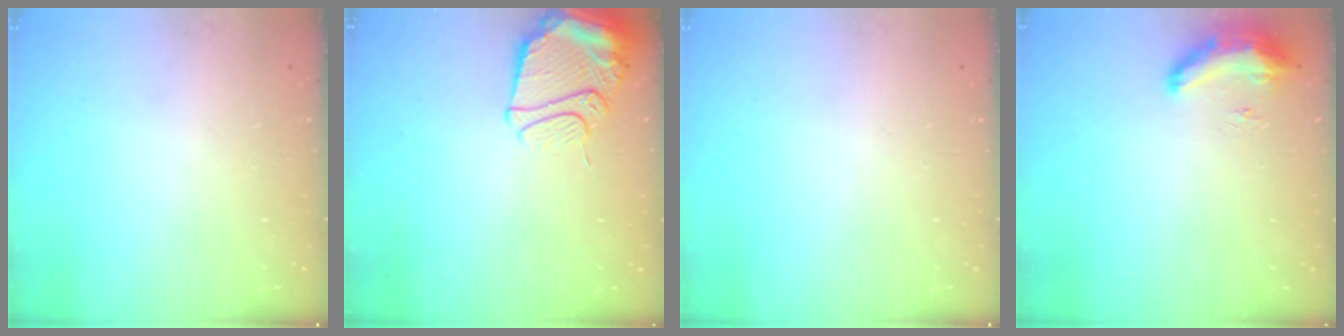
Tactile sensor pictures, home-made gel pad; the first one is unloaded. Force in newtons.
{"total": 13.3, "press": 13.2, "slide": 1.4}
{"total": 0.0}
{"total": 16.1, "press": 10.6, "slide": 12.1}